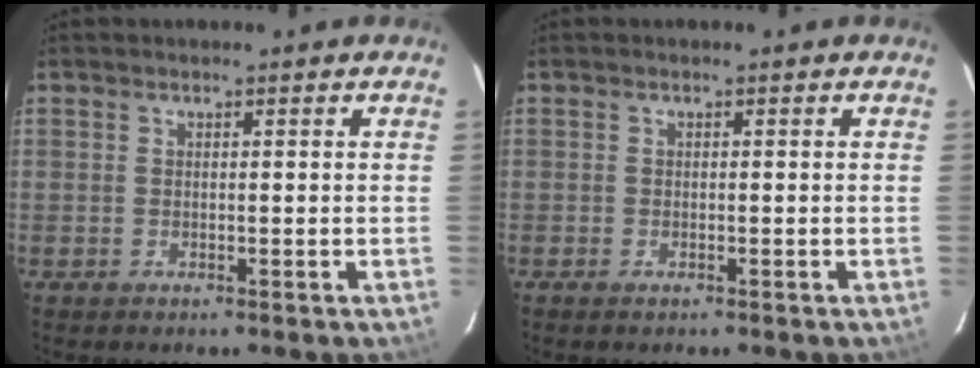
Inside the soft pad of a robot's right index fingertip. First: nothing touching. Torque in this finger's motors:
{"motor_torque": [0.07, 0.11, -0.01, 0.00]}